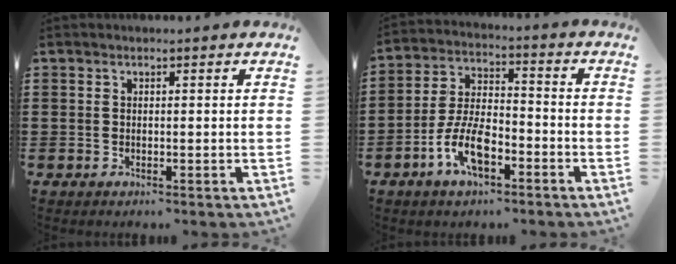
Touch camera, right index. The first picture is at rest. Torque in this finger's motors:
{"motor_torque": [1.17, 0.96, 0.65, 0.21]}